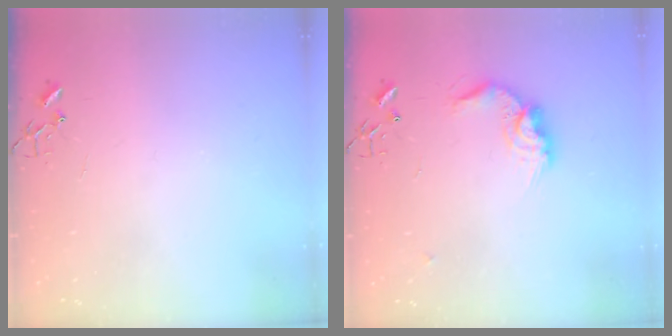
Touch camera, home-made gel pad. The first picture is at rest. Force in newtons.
{"total": 12.0, "press": 12.0, "slide": 0.1}